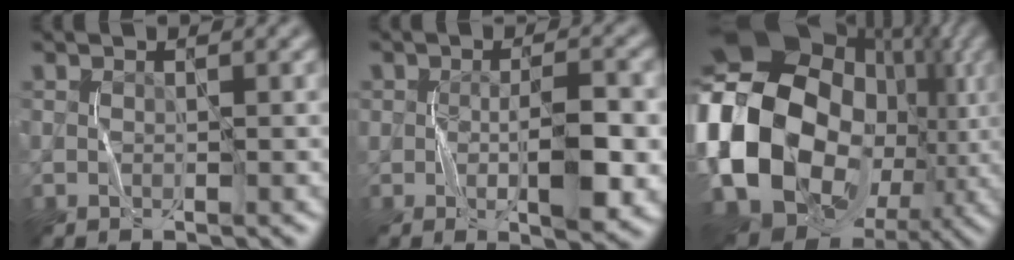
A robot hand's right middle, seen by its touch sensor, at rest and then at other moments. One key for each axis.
{"total": 5.4, "fx": -0.9, "fy": 2.3, "fz": 4.8, "tx": -0.082, "ty": -0.006, "tz": -0.012}
{"total": 22.8, "fx": -2.7, "fy": 18.2, "fz": 13.5, "tx": -0.275, "ty": -0.013, "tz": -0.092}